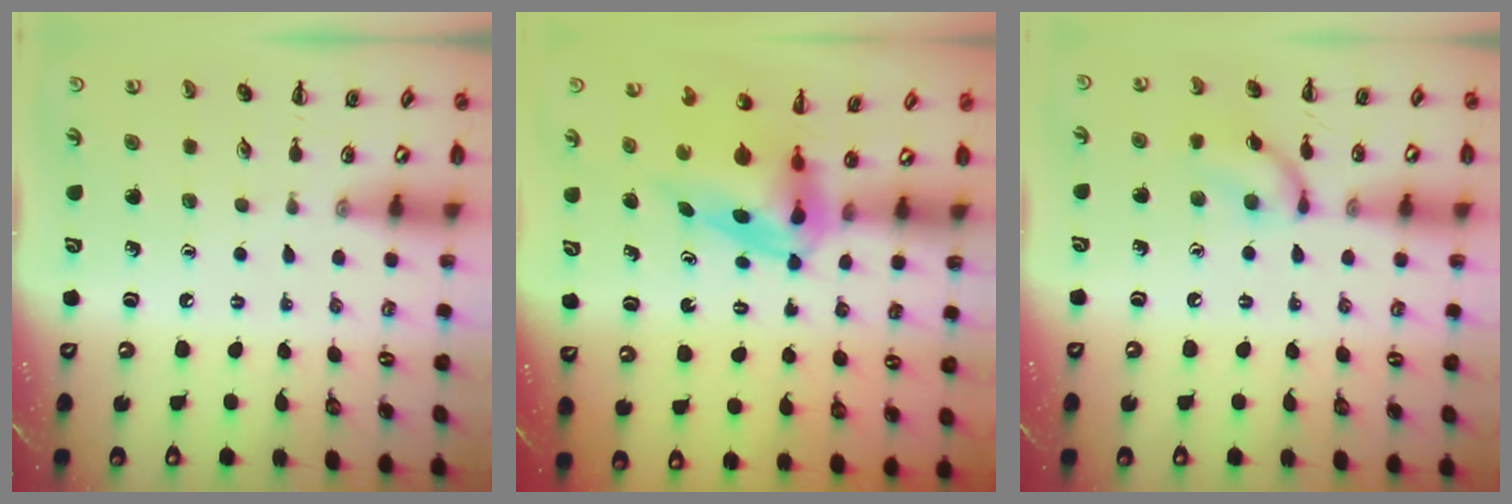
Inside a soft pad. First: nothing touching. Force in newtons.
{"total": 4.0, "press": 3.9, "slide": 0.7}
{"total": 9.9, "press": 9.9, "slide": 0.5}